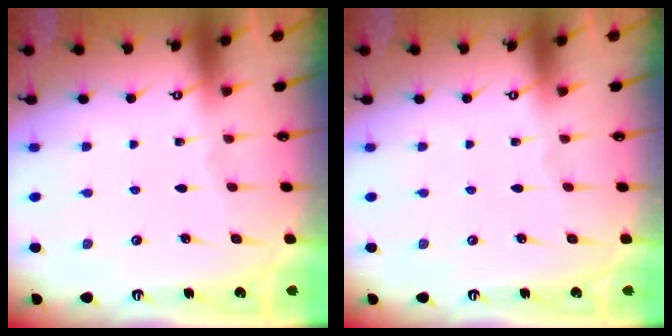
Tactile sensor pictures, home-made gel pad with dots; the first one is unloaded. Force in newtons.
{"total": 0.0}